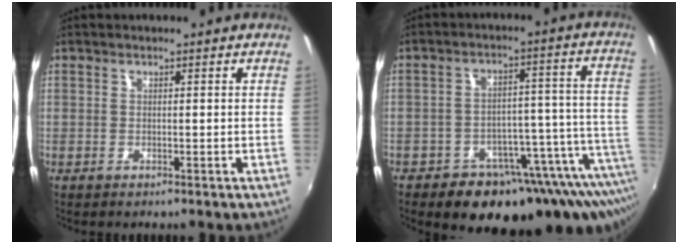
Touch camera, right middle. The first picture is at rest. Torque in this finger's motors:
{"motor_torque": [1.24, -0.90, 0.51, 0.10]}